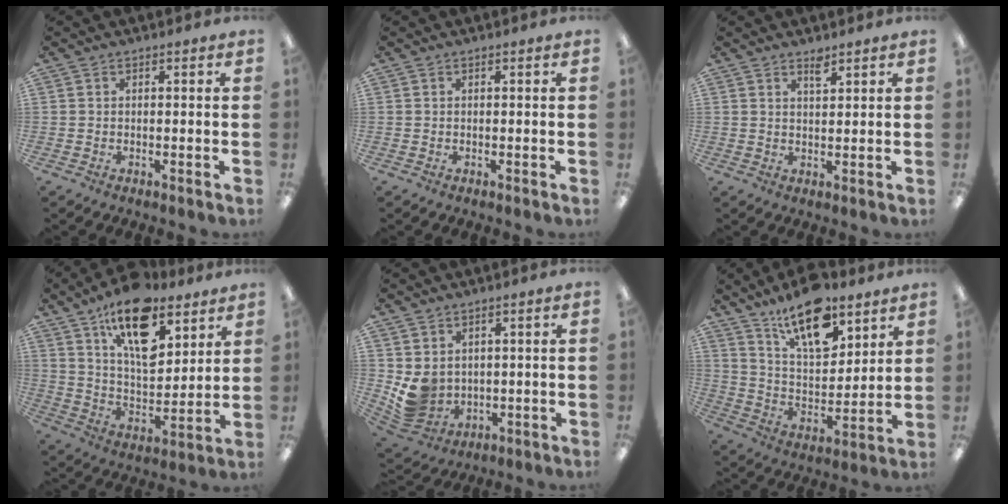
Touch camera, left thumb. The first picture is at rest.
{"total": 0.0}
{"total": 2.6, "force": [2.2, 0.6, 1.3], "torque": [-0.023, -0.004, 0.039]}
{"total": 18.5, "force": [11.5, 8.7, 11.5], "torque": [-0.181, -0.056, 0.198]}
{"total": 6.6, "force": [2.1, 5.7, 2.5], "torque": [-0.072, -0.015, 0.047]}
{"total": 17.6, "force": [12.2, 7.6, 10.2], "torque": [-0.168, -0.064, 0.211]}